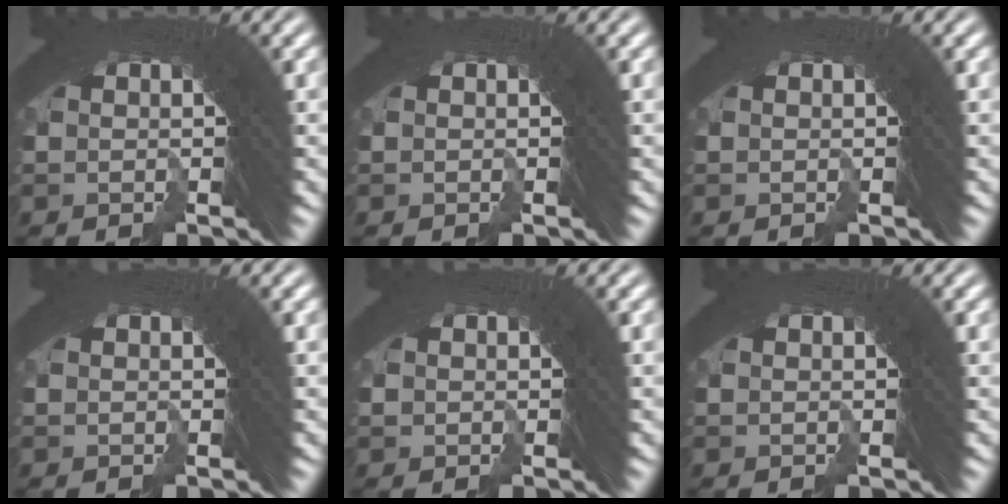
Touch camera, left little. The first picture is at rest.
{"total": 0.0}
{"total": 0.0}
{"total": 0.0}
{"total": 0.6, "force": [-0.3, 0.5, -0.1], "torque": [0.001, -0.003, -0.002]}
{"total": 0.0}